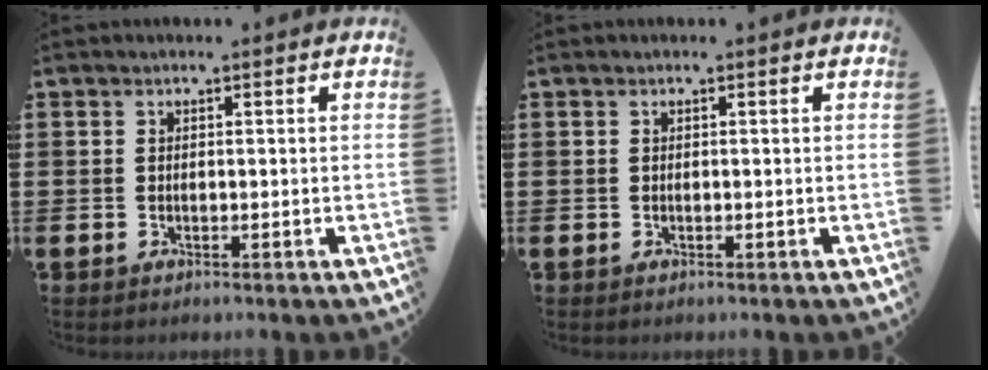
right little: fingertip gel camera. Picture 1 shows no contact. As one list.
[{"total": 0.0}]